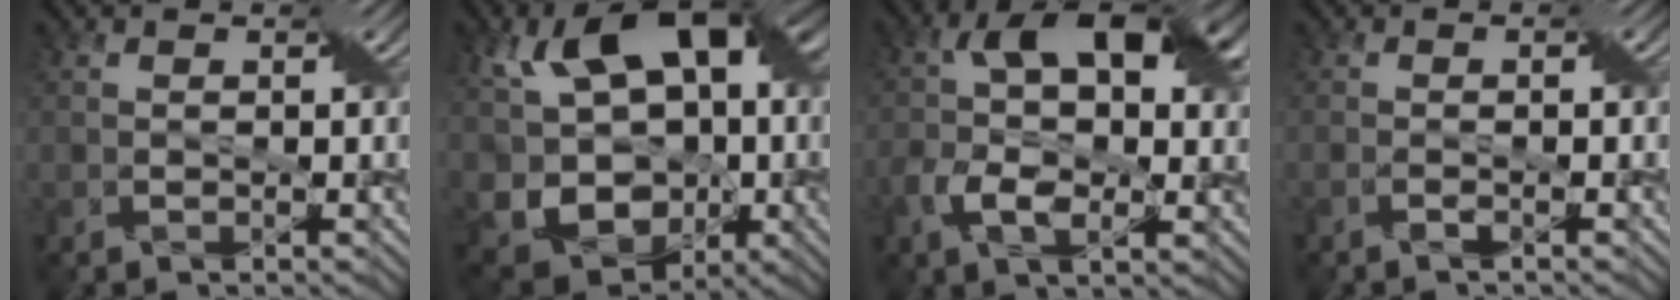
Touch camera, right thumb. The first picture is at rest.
{"total": 16.9, "force": [1.9, 11.8, 12.0], "torque": [-0.241, -0.002, 0.040]}
{"total": 12.0, "force": [0.7, 6.6, 10.0], "torque": [-0.184, 0.004, 0.004]}
{"total": 1.4, "force": [-0.5, 0.0, 1.3], "torque": [-0.027, 0.006, -0.017]}